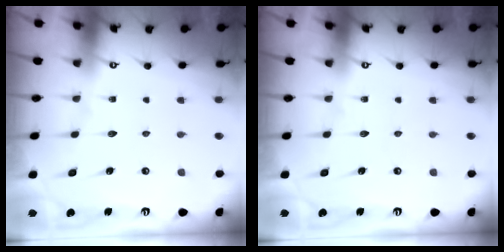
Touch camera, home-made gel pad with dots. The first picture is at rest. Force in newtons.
{"total": 0.0}